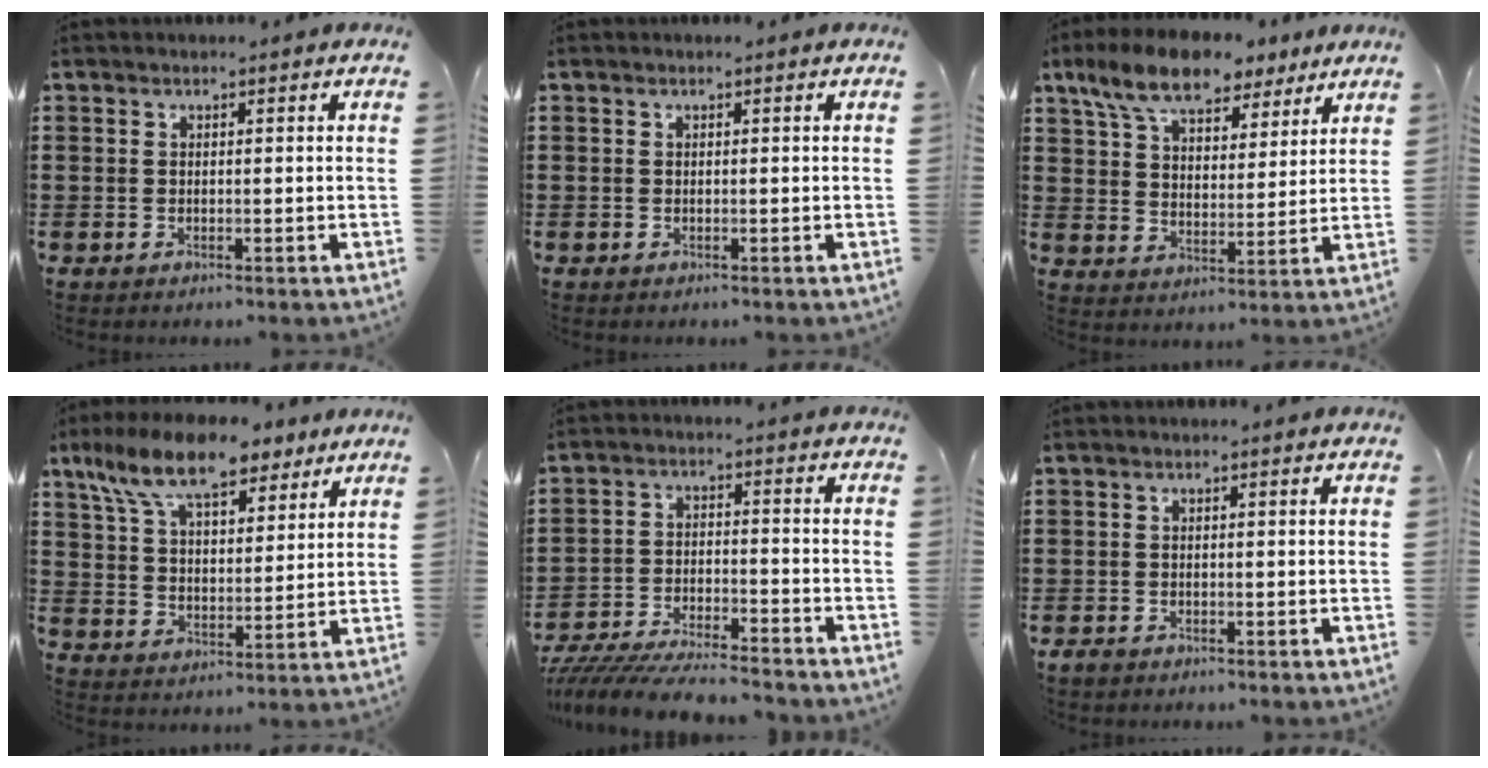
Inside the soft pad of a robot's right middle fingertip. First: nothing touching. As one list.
[{"total": 0.0}, {"total": 10.0, "force": [8.3, 3.6, 4.1], "torque": [-0.103, -0.021, 0.155]}, {"total": 11.7, "force": [9.0, 4.2, 6.2], "torque": [-0.139, -0.016, 0.166]}, {"total": 7.2, "force": [-6.9, 0.5, 1.8], "torque": [-0.041, 0.001, -0.135]}, {"total": 1.1, "force": [-0.9, 0.5, 0.3], "torque": [-0.010, -0.001, -0.019]}]